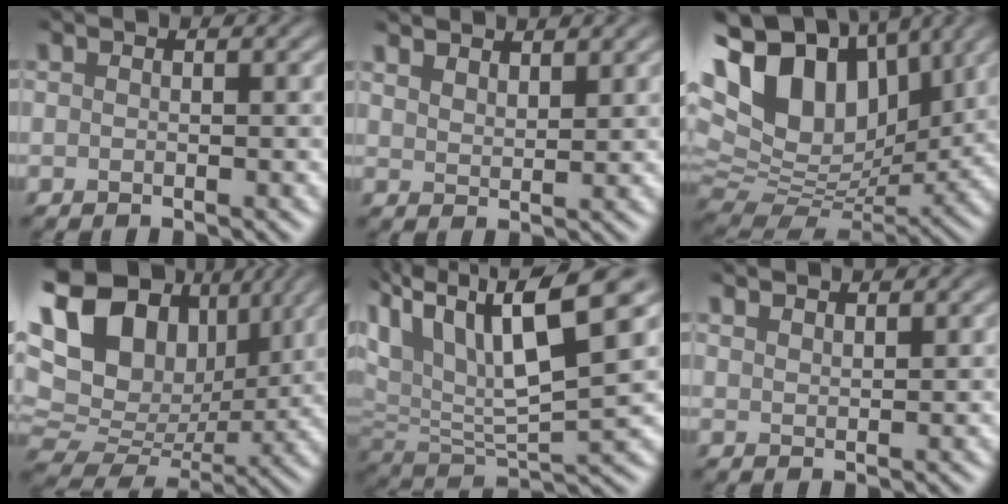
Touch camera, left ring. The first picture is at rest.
{"total": 3.1, "force": [2.8, 0.7, 1.0], "torque": [-0.012, 0.003, 0.049]}
{"total": 14.5, "force": [6.6, 8.5, 9.7], "torque": [-0.186, 0.029, 0.116]}
{"total": 15.4, "force": [6.1, 10.2, 9.8], "torque": [-0.207, 0.039, 0.118]}
{"total": 10.9, "force": [5.5, 3.0, 8.9], "torque": [-0.169, 0.007, 0.099]}
{"total": 1.7, "force": [1.6, 0.2, 0.3], "torque": [-0.005, 0.002, 0.029]}